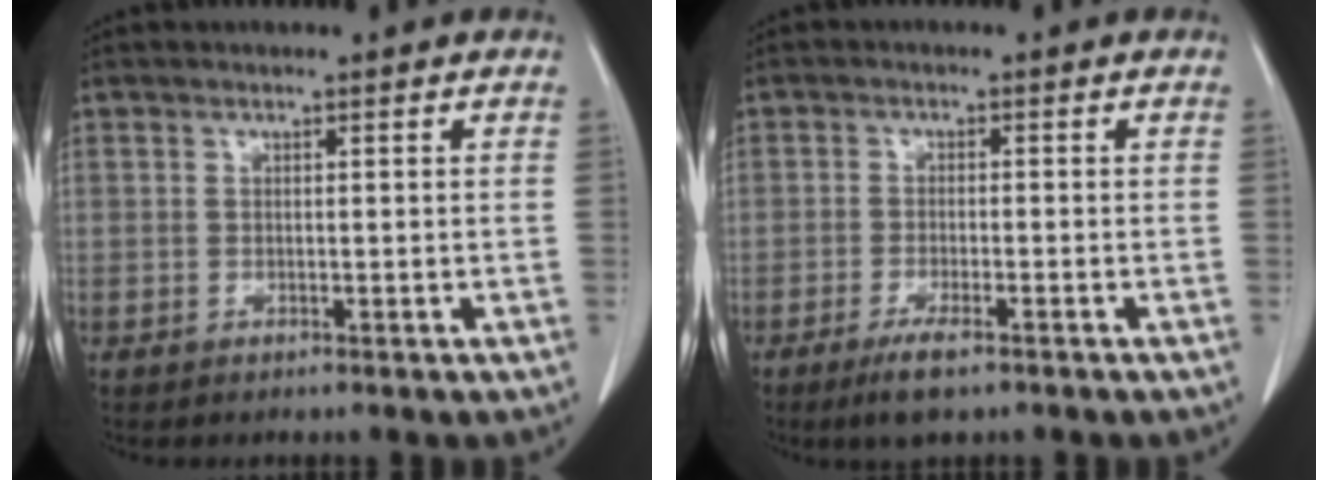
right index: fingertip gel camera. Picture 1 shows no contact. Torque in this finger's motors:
{"motor_torque": [0.56, -0.53, 0.04, 0.02]}